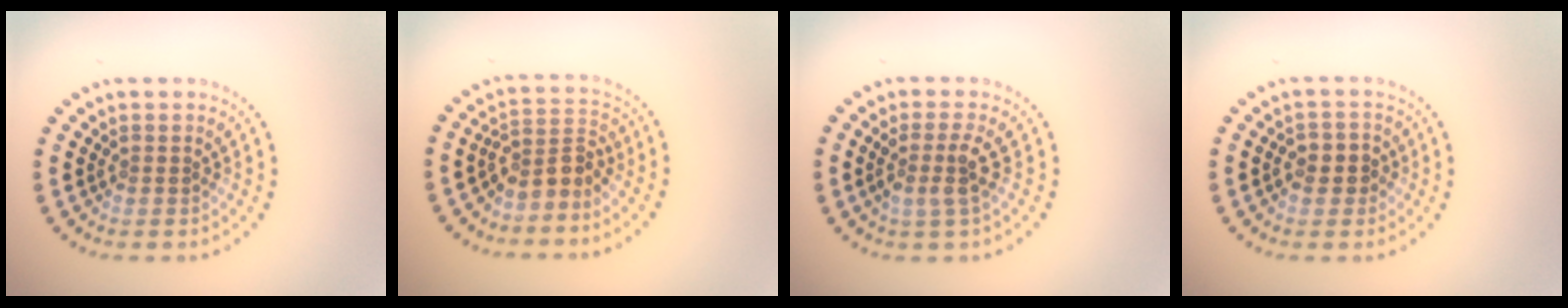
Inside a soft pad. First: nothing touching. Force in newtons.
{"total": 2.8, "press": 2.0, "slide": 1.9}
{"total": 2.5, "press": 1.9, "slide": 1.6}
{"total": 2.3, "press": 2.2, "slide": 0.6}